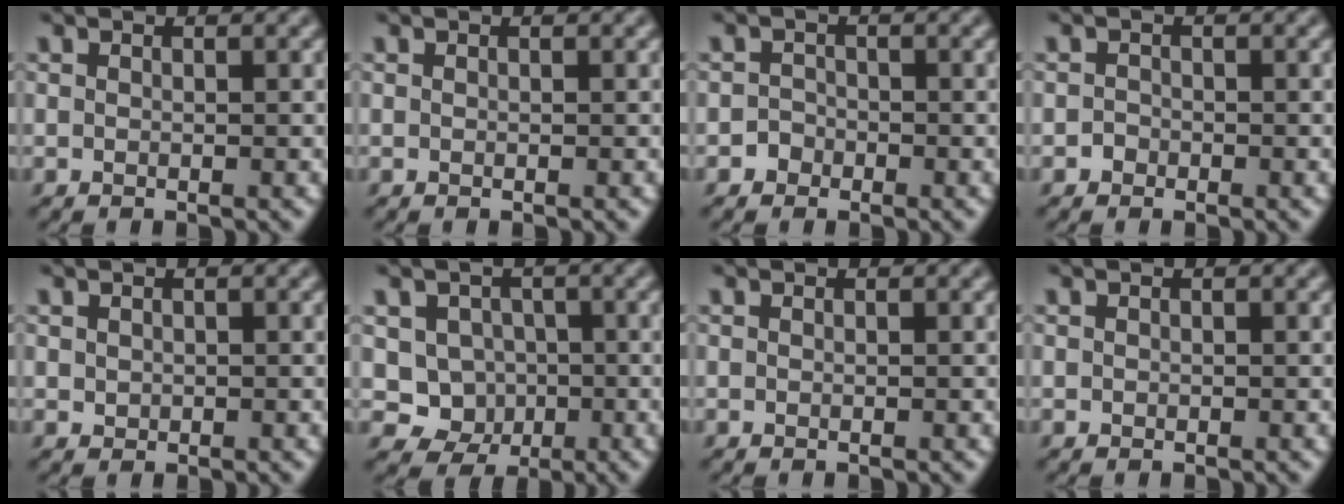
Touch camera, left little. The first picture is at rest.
{"total": 0.0}
{"total": 1.1, "force": [-0.7, 0.9, 0.0], "torque": [0.013, 0.002, -0.017]}
{"total": 0.8, "force": [-0.5, 0.6, 0.0], "torque": [0.005, -0.001, -0.014]}
{"total": 0.5, "force": [0.2, 0.5, 0.0], "torque": [-0.001, -0.002, 0.008]}
{"total": 4.5, "force": [-0.4, 4.3, 1.5], "torque": [-0.008, 0.004, -0.025]}
{"total": 0.0}
{"total": 0.0}